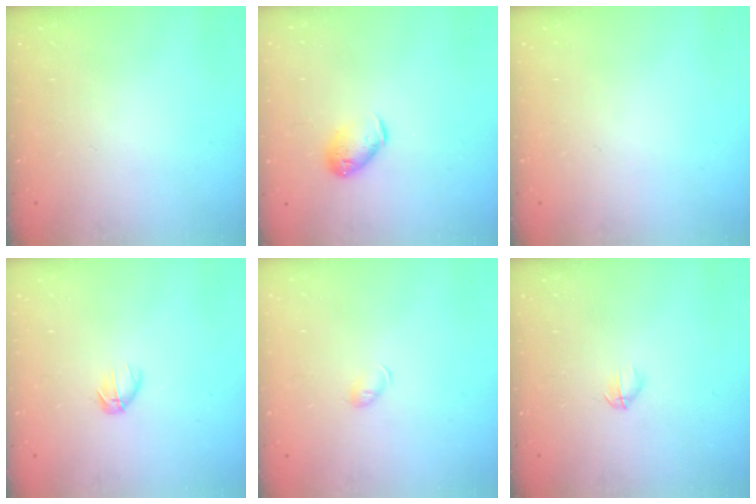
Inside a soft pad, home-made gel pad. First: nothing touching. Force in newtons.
{"total": 7.5, "press": 7.5, "slide": 0.8}
{"total": 0.0}
{"total": 4.8, "press": 4.6, "slide": 1.3}
{"total": 3.8, "press": 3.8, "slide": 0.5}
{"total": 2.8, "press": 2.7, "slide": 0.9}